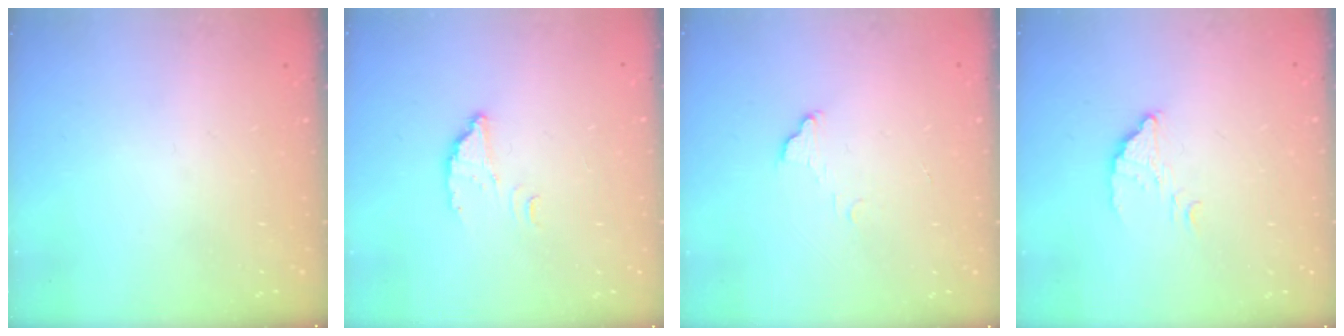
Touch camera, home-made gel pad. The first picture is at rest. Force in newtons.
{"total": 2.4, "press": 2.4, "slide": 0.2}
{"total": 5.0, "press": 5.0, "slide": 0.3}
{"total": 3.1, "press": 3.1, "slide": 0.1}